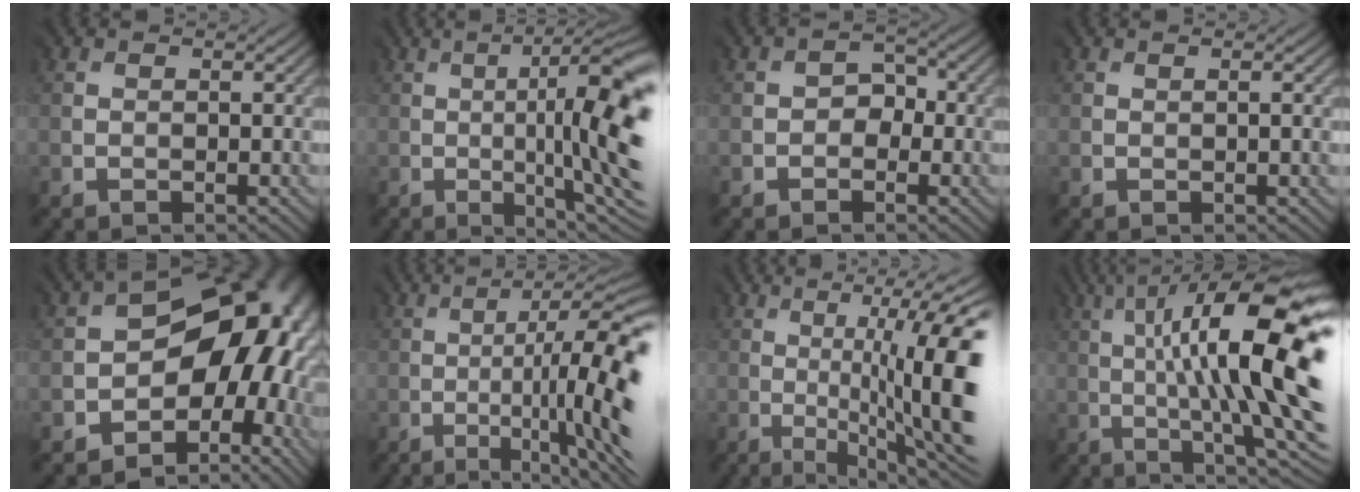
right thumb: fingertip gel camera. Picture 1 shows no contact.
{"total": 13.6, "force": [-0.8, 3.1, 13.2], "torque": [-0.160, 0.007, -0.001]}
{"total": 1.8, "force": [-0.7, 1.6, 0.2], "torque": [0.009, 0.001, -0.013]}
{"total": 0.6, "force": [0.1, -0.6, 0.1], "torque": [-0.002, 0.003, 0.002]}
{"total": 12.0, "force": [-2.9, 8.4, 8.0], "torque": [-0.071, -0.005, -0.045]}
{"total": 13.3, "force": [-2.7, 2.7, 12.7], "torque": [-0.177, -0.007, -0.020]}
{"total": 13.8, "force": [-1.4, 3.3, 13.4], "torque": [-0.159, 0.011, -0.010]}
{"total": 16.5, "force": [2.3, 3.4, 16.0], "torque": [-0.250, 0.038, 0.056]}